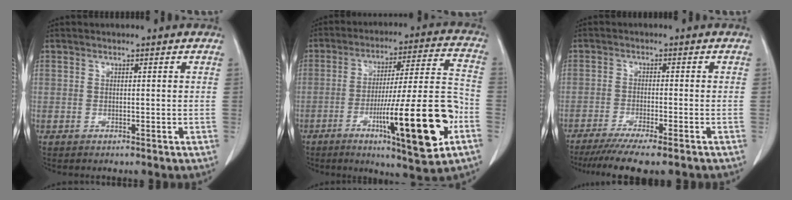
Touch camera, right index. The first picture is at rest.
{"total": 20.1, "force": [-7.7, 1.2, 18.5], "torque": [-0.274, -0.008, -0.113]}
{"total": 10.7, "force": [-8.8, 0.6, 6.0], "torque": [-0.085, -0.023, -0.133]}